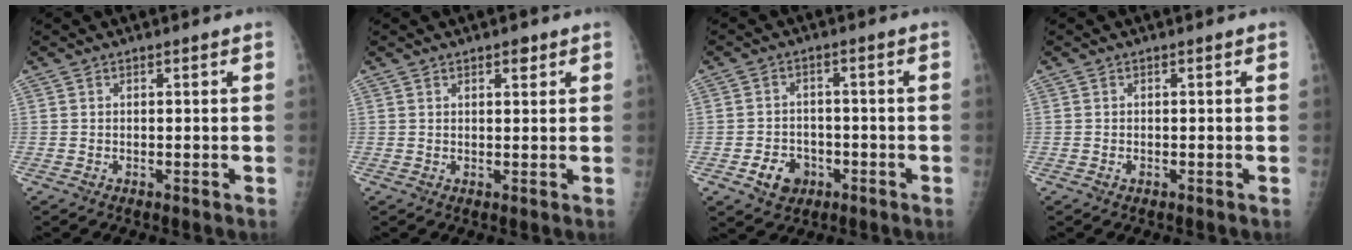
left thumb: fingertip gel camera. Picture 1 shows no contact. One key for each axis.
{"total": 2.0, "fx": 1.2, "fy": 0.9, "fz": 1.2, "tx": -0.010, "ty": -0.005, "tz": 0.017}
{"total": 5.8, "fx": -2.6, "fy": 4.6, "fz": 2.4, "tx": -0.019, "ty": 0.017, "tz": -0.037}
{"total": 0.6, "fx": -0.3, "fy": 0.4, "fz": 0.4, "tx": -0.007, "ty": 0.004, "tz": -0.004}